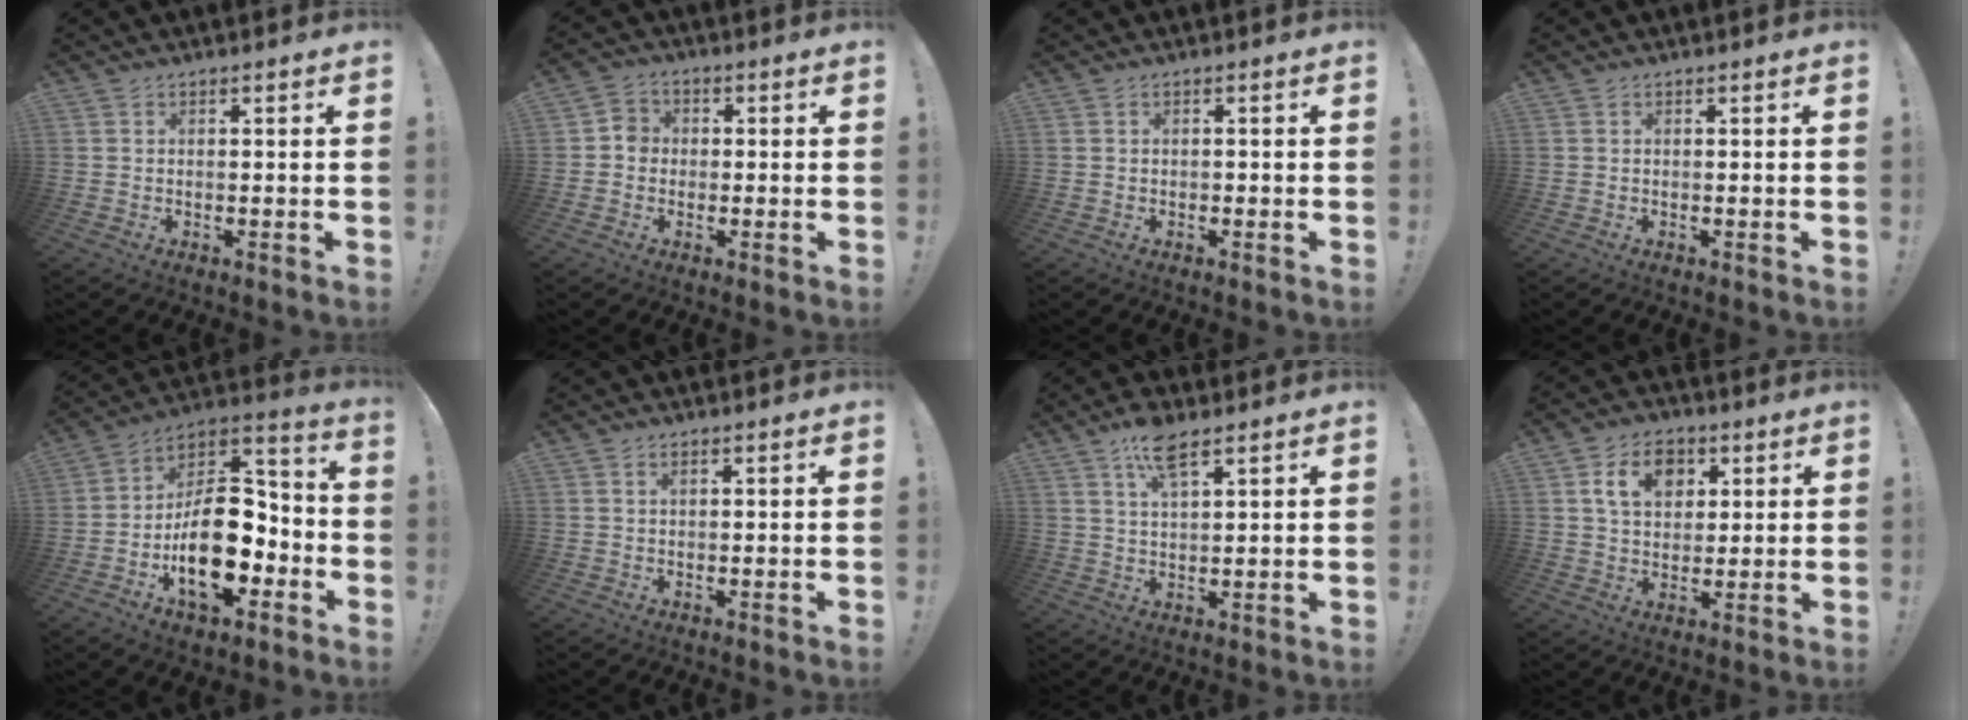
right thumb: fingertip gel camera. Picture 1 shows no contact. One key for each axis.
{"total": 4.0, "fx": -1.1, "fy": 3.5, "fz": 1.6, "tx": -0.021, "ty": 0.013, "tz": -0.019}
{"total": 0.6, "fx": -0.4, "fy": 0.3, "fz": 0.1, "tx": -0.005, "ty": 0.002, "tz": -0.008}
{"total": 0.0}
{"total": 22.4, "fx": -5.9, "fy": 13.1, "fz": 17.2, "tx": -0.266, "ty": 0.031, "tz": -0.084}
{"total": 0.7, "fx": 0.3, "fy": 0.1, "fz": 0.6, "tx": -0.020, "ty": 0.005, "tz": 0.008}
{"total": 8.0, "fx": 5.3, "fy": 2.5, "fz": 5.5, "tx": -0.101, "ty": -0.016, "tz": 0.093}
{"total": 10.4, "fx": 4.0, "fy": 7.6, "fz": 5.9, "tx": -0.083, "ty": -0.002, "tz": 0.071}